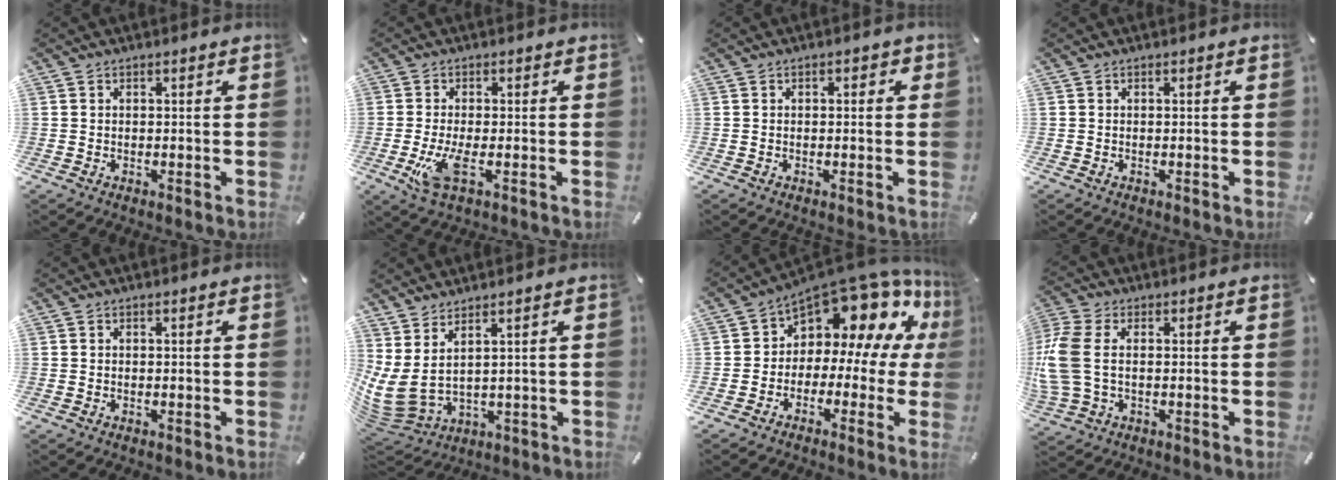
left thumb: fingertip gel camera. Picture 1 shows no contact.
{"total": 7.0, "force": [-1.8, 2.7, 6.2], "torque": [-0.141, -0.014, -0.030]}
{"total": 0.9, "force": [-0.2, 0.6, 0.7], "torque": [-0.012, 0.006, -0.006]}
{"total": 0.0}
{"total": 0.0}
{"total": 6.3, "force": [2.3, 3.3, 4.9], "torque": [-0.133, -0.037, 0.043]}
{"total": 12.6, "force": [8.2, 7.1, 6.5], "torque": [-0.102, -0.083, 0.138]}
{"total": 8.6, "force": [-0.6, 5.6, 6.5], "torque": [-0.165, -0.006, -0.012]}